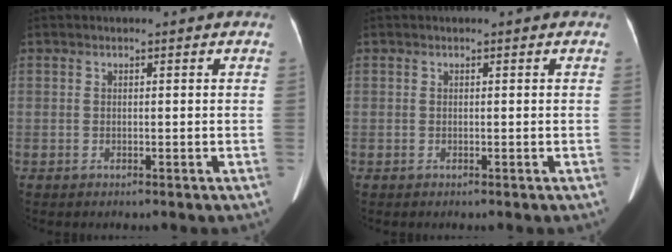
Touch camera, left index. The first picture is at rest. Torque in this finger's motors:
{"motor_torque": [0.07, 0.04, 0.00, 0.01]}